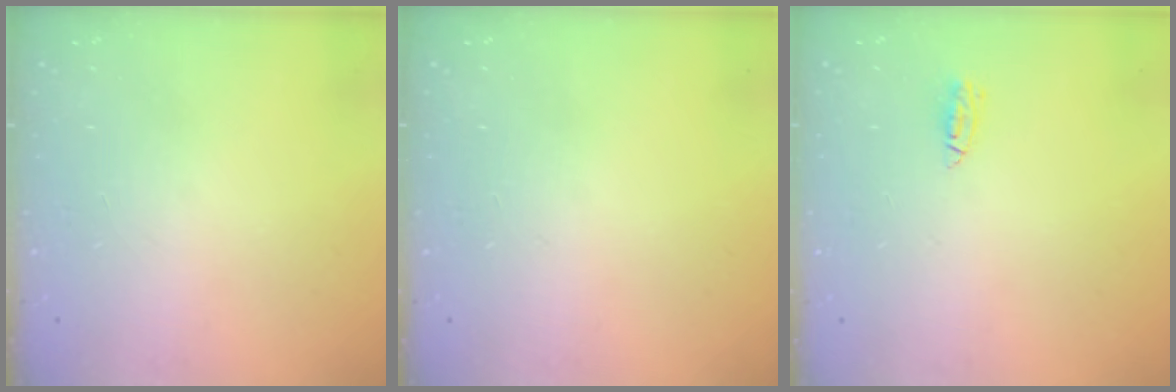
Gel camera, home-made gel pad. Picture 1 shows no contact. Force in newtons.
{"total": 0.0}
{"total": 7.0, "press": 3.8, "slide": 5.9}